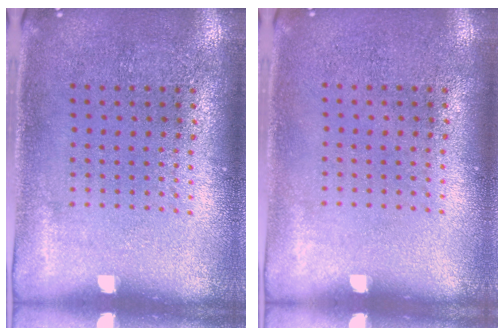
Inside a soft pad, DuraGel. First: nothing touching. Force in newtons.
{"total": 0.0}